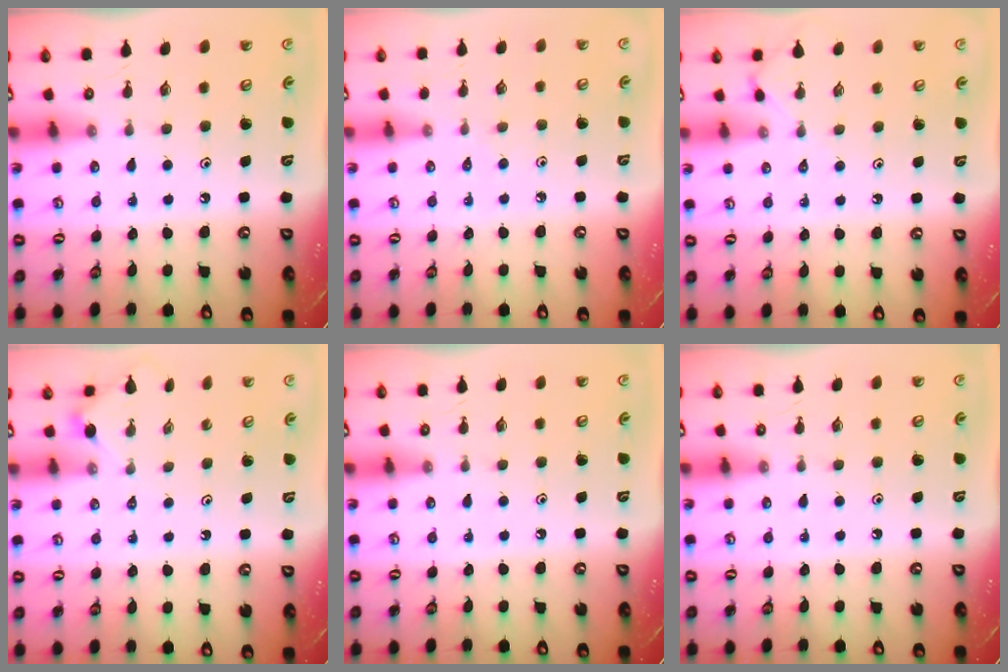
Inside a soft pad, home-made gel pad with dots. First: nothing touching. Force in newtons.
{"total": 3.3, "press": 3.3, "slide": 0.6}
{"total": 3.1, "press": 3.0, "slide": 0.6}
{"total": 1.1, "press": 1.1, "slide": 0.3}
{"total": 0.0}
{"total": 0.0}